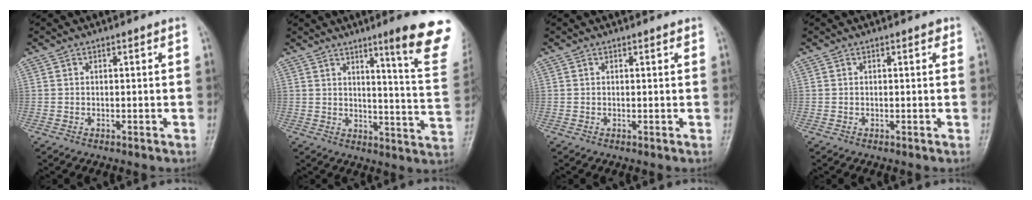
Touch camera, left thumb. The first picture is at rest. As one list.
[{"total": 15.7, "force": [9.5, 1.0, 12.5], "torque": [-0.138, -0.059, 0.118]}, {"total": 0.7, "force": [0.5, 0.2, 0.4], "torque": [-0.007, -0.001, 0.004]}, {"total": 0.6, "force": [0.3, 0.3, 0.4], "torque": [-0.004, -0.001, 0.001]}]